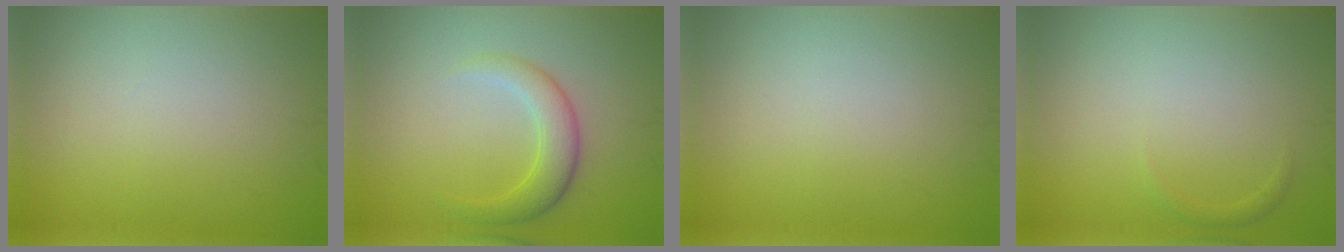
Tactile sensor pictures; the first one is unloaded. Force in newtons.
{"total": 3.2, "press": 3.2, "slide": 0.1}
{"total": 0.0}
{"total": 0.6, "press": 0.6, "slide": 0.0}